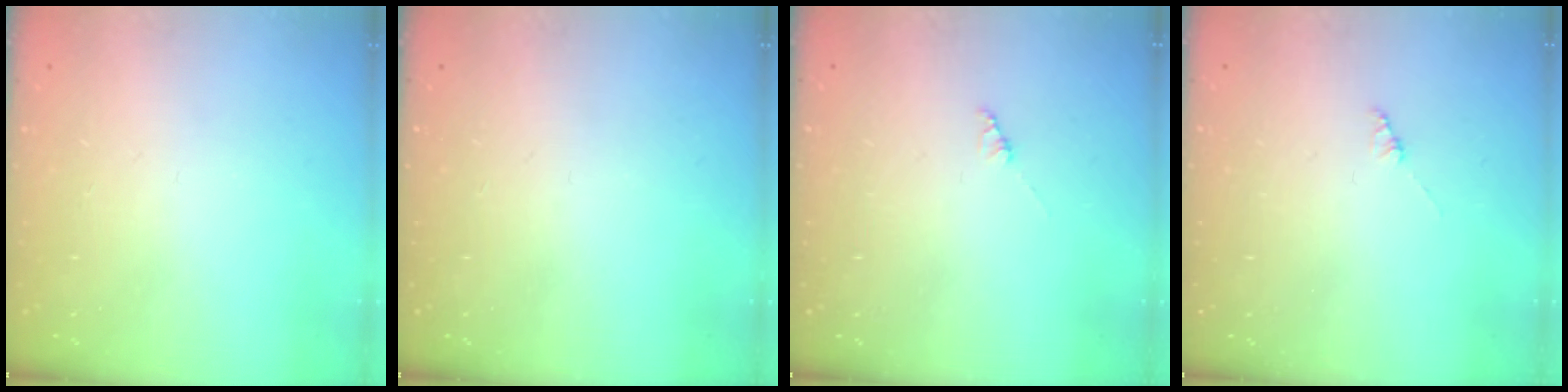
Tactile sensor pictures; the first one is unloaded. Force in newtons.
{"total": 0.0}
{"total": 1.4, "press": 1.4, "slide": 0.2}
{"total": 0.9, "press": 0.8, "slide": 0.2}